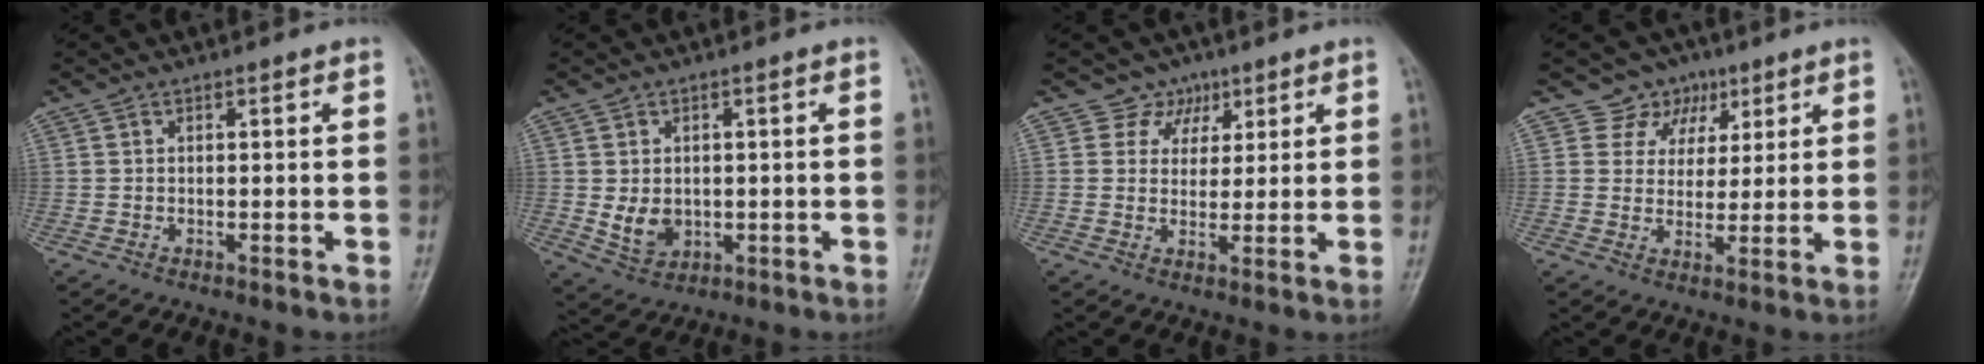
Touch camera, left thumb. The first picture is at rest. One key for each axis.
{"total": 5.1, "fx": -0.2, "fy": 4.0, "fz": 3.2, "tx": -0.038, "ty": -0.008, "tz": 0.011}
{"total": 4.5, "fx": 2.5, "fy": 3.7, "fz": 0.0, "tx": 0.030, "ty": -0.010, "tz": 0.036}
{"total": 6.0, "fx": 3.3, "fy": 5.0, "fz": 0.3, "tx": 0.035, "ty": -0.013, "tz": 0.051}